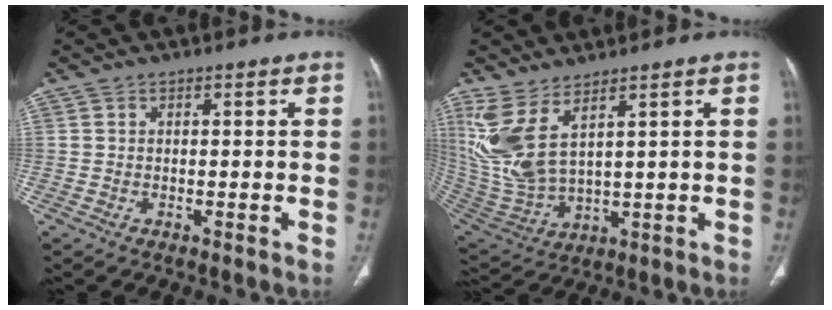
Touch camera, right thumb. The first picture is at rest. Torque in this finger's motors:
{"motor_torque": [0.12, 0.36, 1.02, 1.24, 0.27]}